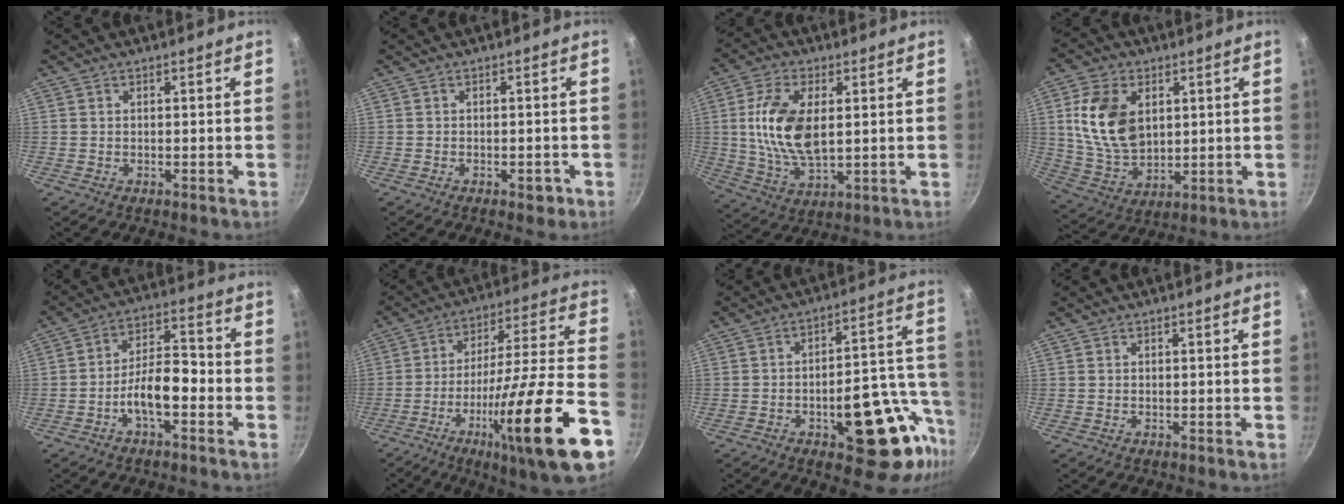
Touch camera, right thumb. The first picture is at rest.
{"total": 2.0, "force": [-1.1, 1.2, 1.2], "torque": [-0.006, 0.015, -0.007]}
{"total": 14.0, "force": [2.0, 7.3, 11.7], "torque": [-0.220, -0.004, 0.042]}
{"total": 14.6, "force": [3.3, 9.9, 10.2], "torque": [-0.172, -0.019, 0.074]}
{"total": 8.8, "force": [-3.6, 3.9, 7.0], "torque": [-0.106, 0.047, -0.065]}
{"total": 25.7, "force": [-11.4, 4.0, 22.7], "torque": [-0.321, 0.032, -0.185]}
{"total": 20.6, "force": [-7.6, 9.5, 16.6], "torque": [-0.155, 0.039, -0.100]}
{"total": 0.0}